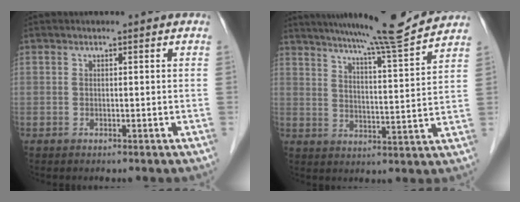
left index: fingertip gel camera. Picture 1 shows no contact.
{"total": 13.4, "force": [12.3, -1.4, 5.2], "torque": [-0.090, -0.016, 0.175]}